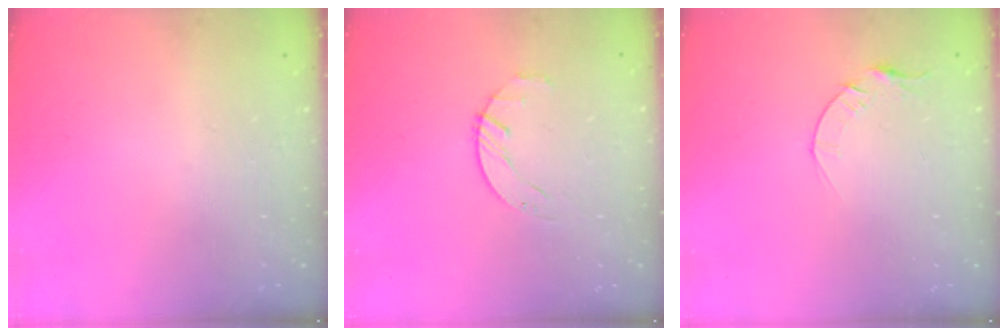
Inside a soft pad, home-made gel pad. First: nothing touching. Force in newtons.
{"total": 2.1, "press": 2.1, "slide": 0.3}
{"total": 4.1, "press": 4.0, "slide": 0.5}